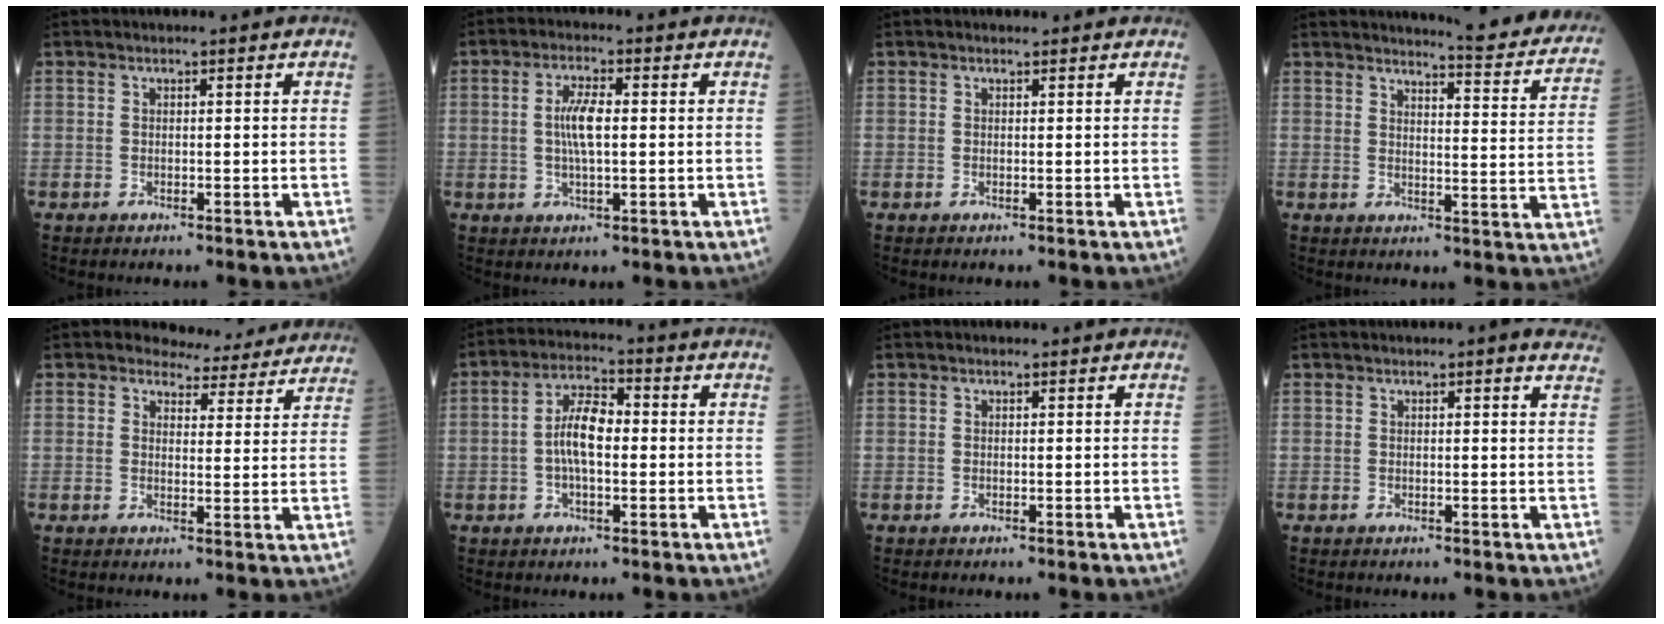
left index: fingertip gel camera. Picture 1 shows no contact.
{"total": 5.0, "force": [0.2, 1.1, 4.9], "torque": [-0.105, 0.005, 0.002]}
{"total": 0.9, "force": [0.8, 0.4, 0.2], "torque": [-0.011, 0.004, 0.009]}
{"total": 14.8, "force": [14.0, 0.7, 4.9], "torque": [-0.047, -0.074, 0.143]}
{"total": 10.7, "force": [10.1, 3.5, 1.2], "torque": [0.010, -0.008, 0.100]}
{"total": 6.9, "force": [-0.3, 2.6, 6.4], "torque": [-0.134, 0.015, -0.013]}
{"total": 0.0}
{"total": 4.1, "force": [3.5, 0.6, 2.0], "torque": [-0.016, 0.001, 0.020]}